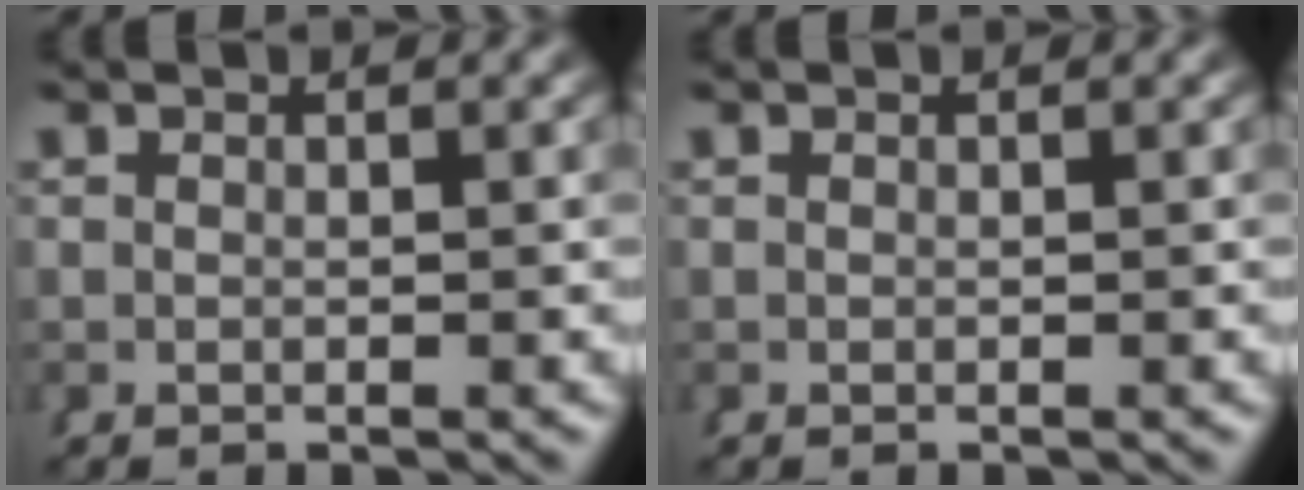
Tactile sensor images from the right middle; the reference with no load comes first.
{"total": 0.0}